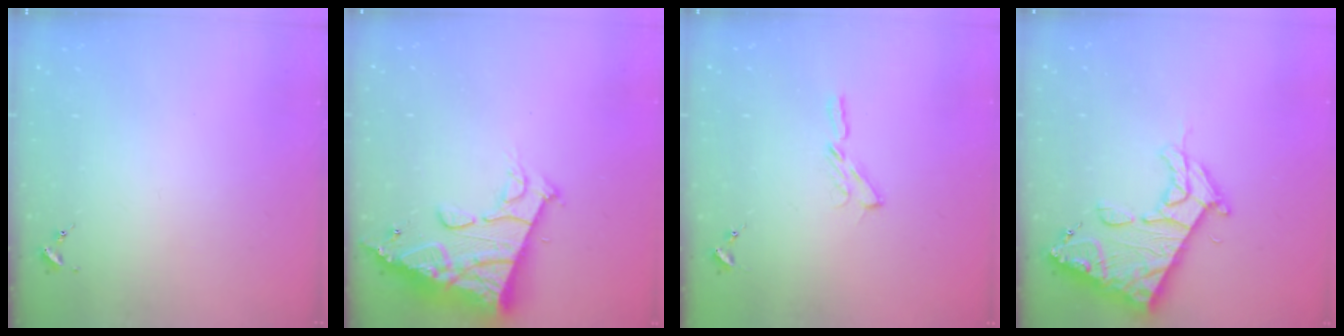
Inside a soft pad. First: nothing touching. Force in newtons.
{"total": 16.0, "press": 15.9, "slide": 1.8}
{"total": 4.0, "press": 4.0, "slide": 0.4}
{"total": 15.7, "press": 15.6, "slide": 1.7}